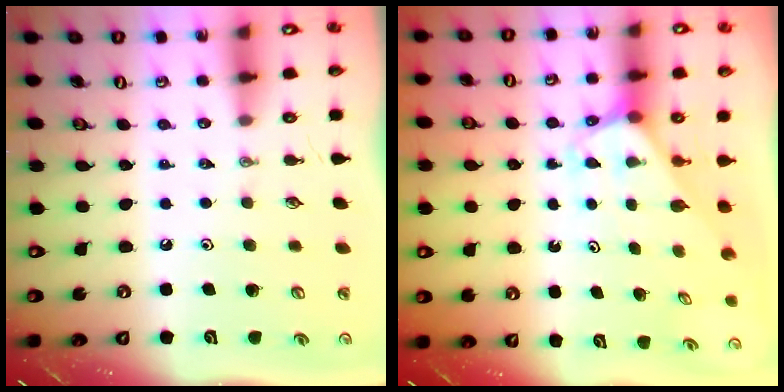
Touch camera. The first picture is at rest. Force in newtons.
{"total": 2.4, "press": 2.4, "slide": 0.2}